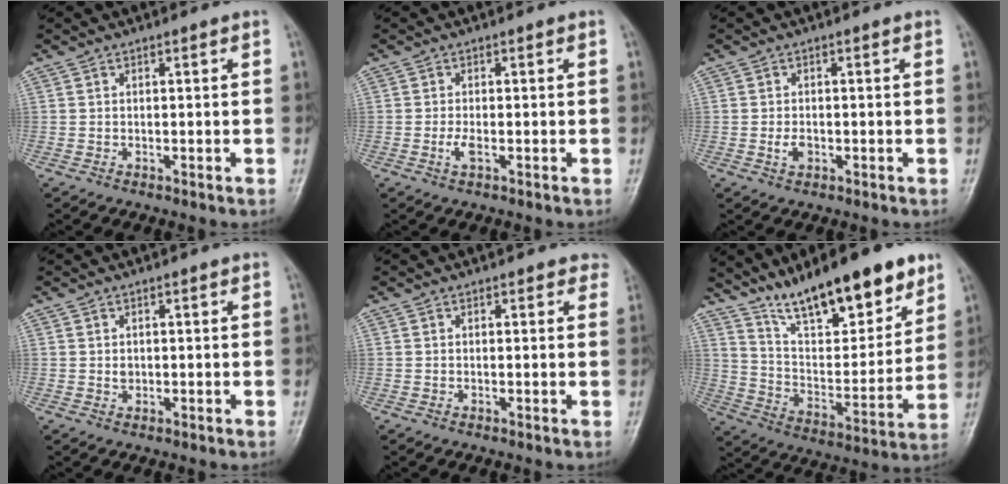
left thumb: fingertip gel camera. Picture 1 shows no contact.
{"total": 2.0, "force": [-0.6, 0.8, 1.8], "torque": [-0.040, -0.003, -0.014]}
{"total": 2.1, "force": [-0.6, 1.4, 1.4], "torque": [-0.024, 0.001, -0.011]}
{"total": 1.1, "force": [0.2, 0.9, 0.6], "torque": [-0.005, 0.000, 0.004]}
{"total": 2.1, "force": [1.6, 1.3, 0.5], "torque": [0.021, -0.004, 0.003]}
{"total": 21.6, "force": [15.1, 6.9, 13.8], "torque": [-0.175, -0.068, 0.256]}